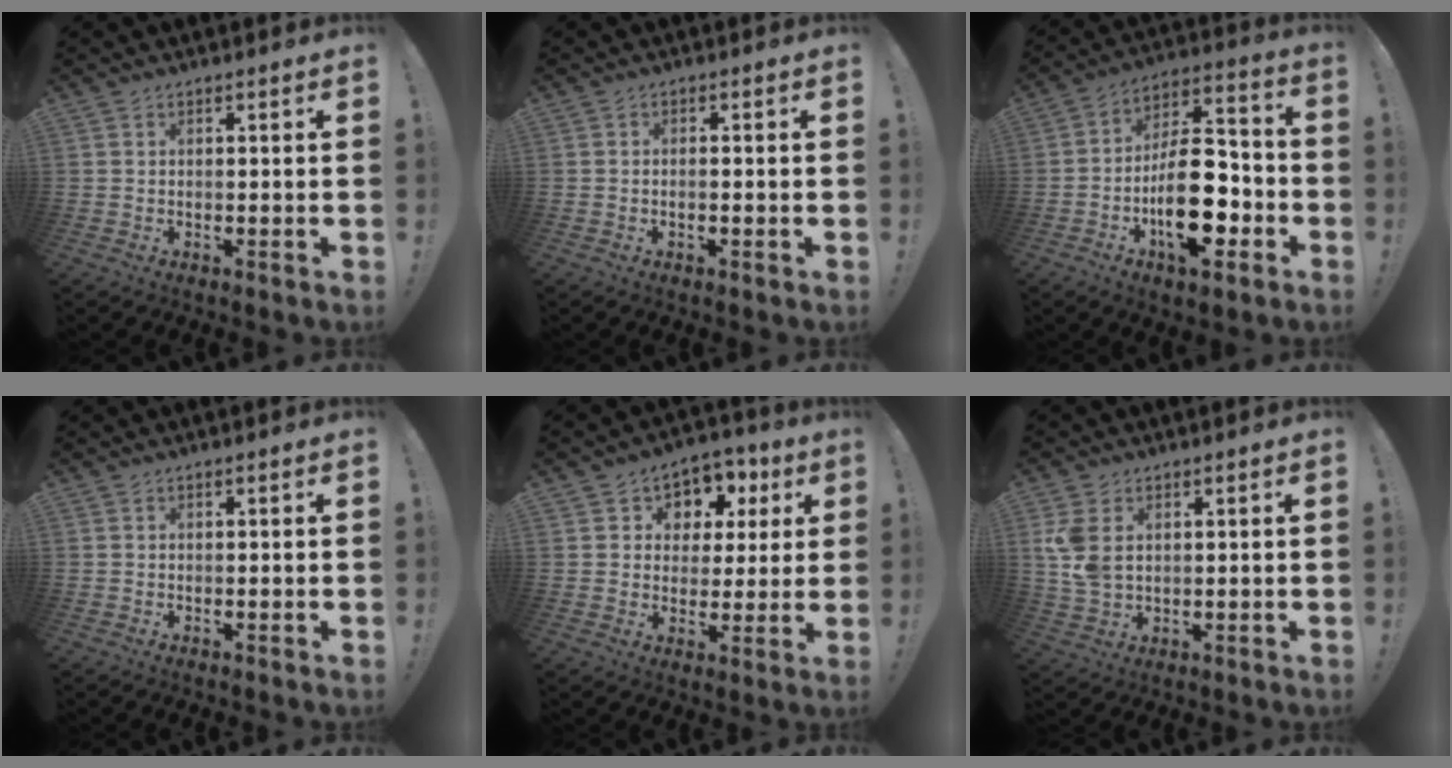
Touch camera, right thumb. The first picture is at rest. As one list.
[{"total": 1.2, "force": [-0.9, 0.2, 0.7], "torque": [-0.022, 0.005, -0.013]}, {"total": 21.1, "force": [-6.6, 10.3, 17.2], "torque": [-0.296, 0.044, -0.098]}, {"total": 0.0}, {"total": 7.4, "force": [2.4, 6.6, 2.4], "torque": [-0.025, -0.018, 0.047]}, {"total": 7.2, "force": [2.3, 4.8, 4.9], "torque": [-0.090, -0.006, 0.045]}]